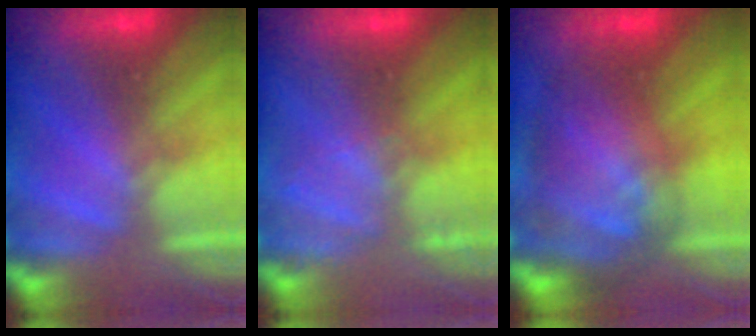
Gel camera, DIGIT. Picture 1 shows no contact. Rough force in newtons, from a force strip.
{"total": 2.0}
{"total": 6.9}